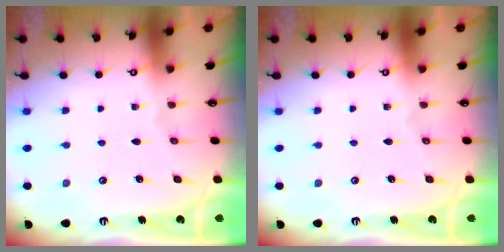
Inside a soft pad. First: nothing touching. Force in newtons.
{"total": 0.0}